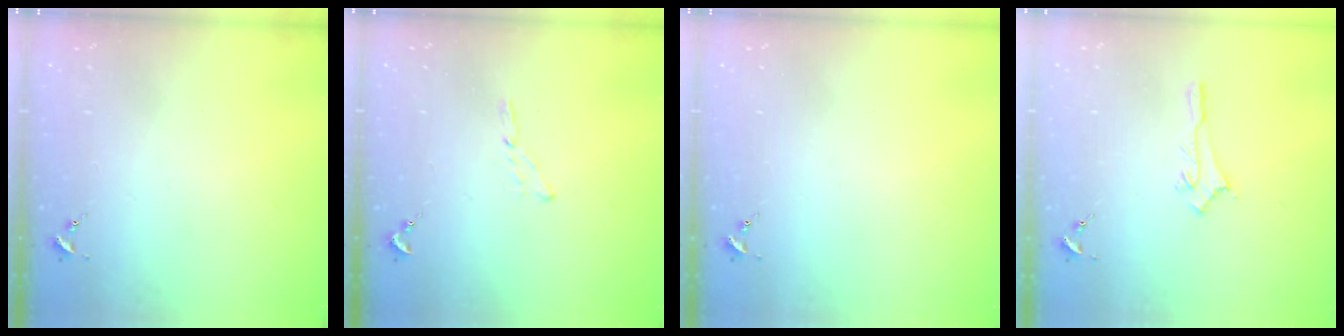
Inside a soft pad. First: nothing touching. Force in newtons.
{"total": 3.5, "press": 3.5, "slide": 0.4}
{"total": 0.0}
{"total": 2.9, "press": 2.9, "slide": 0.3}